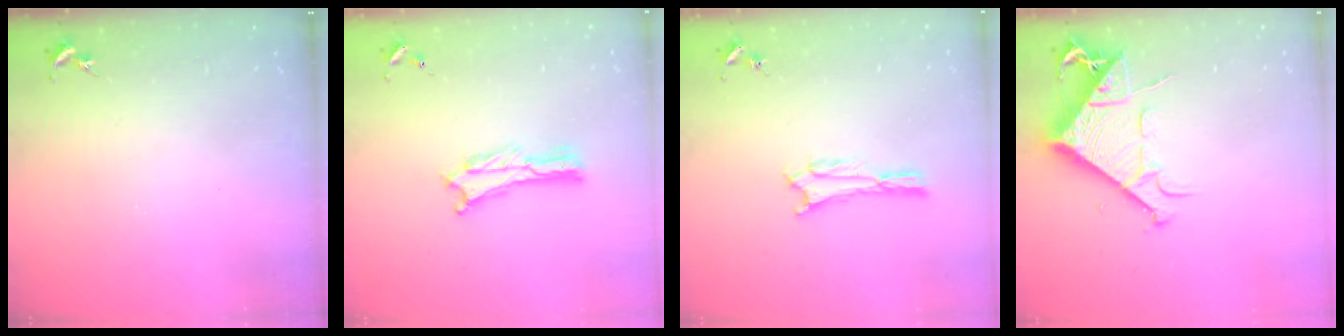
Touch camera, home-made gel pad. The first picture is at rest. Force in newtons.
{"total": 0.8, "press": 0.7, "slide": 0.2}
{"total": 1.6, "press": 1.6, "slide": 0.2}
{"total": 9.2, "press": 9.1, "slide": 1.2}